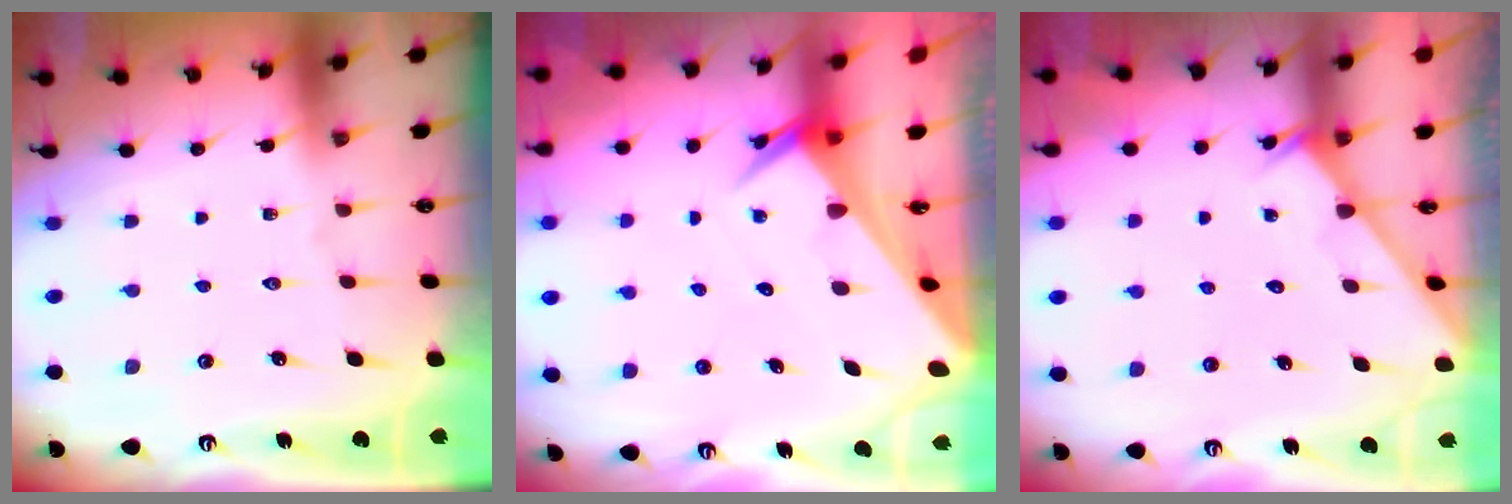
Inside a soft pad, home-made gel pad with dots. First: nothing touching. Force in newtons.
{"total": 4.2, "press": 4.1, "slide": 0.3}
{"total": 2.4, "press": 2.4, "slide": 0.2}